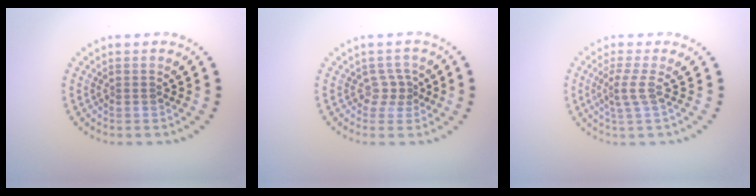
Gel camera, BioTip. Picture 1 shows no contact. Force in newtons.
{"total": 1.5, "press": 1.0, "slide": 1.1}
{"total": 2.0, "press": 1.4, "slide": 1.5}